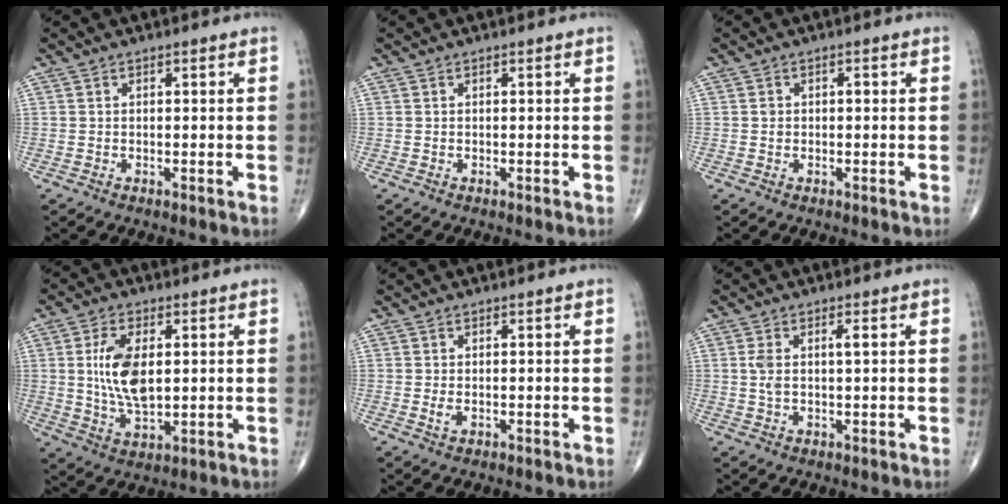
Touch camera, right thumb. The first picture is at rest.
{"total": 0.0}
{"total": 1.4, "force": [0.1, 1.1, 0.9], "torque": [-0.008, 0.003, 0.001]}
{"total": 10.4, "force": [1.4, 5.4, 8.8], "torque": [-0.166, -0.009, 0.033]}
{"total": 1.4, "force": [-0.2, 0.8, 1.1], "torque": [-0.022, -0.002, -0.003]}
{"total": 3.8, "force": [0.7, 1.3, 3.5], "torque": [-0.081, 0.007, 0.016]}